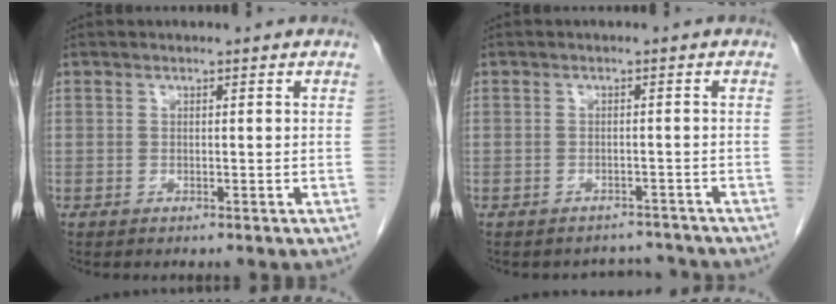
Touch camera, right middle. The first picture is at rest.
{"total": 3.6, "force": [-3.3, 1.1, -0.7], "torque": [0.013, 0.008, -0.043]}